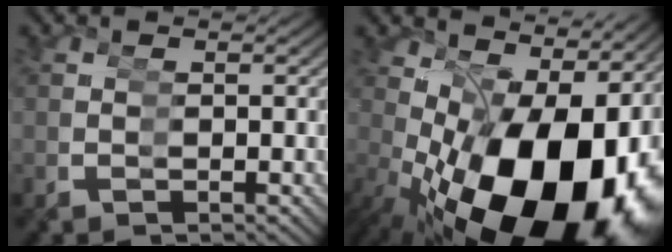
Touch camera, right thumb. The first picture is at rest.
{"total": 17.7, "force": [-2.6, 11.0, 13.6], "torque": [-0.257, -0.036, -0.011]}